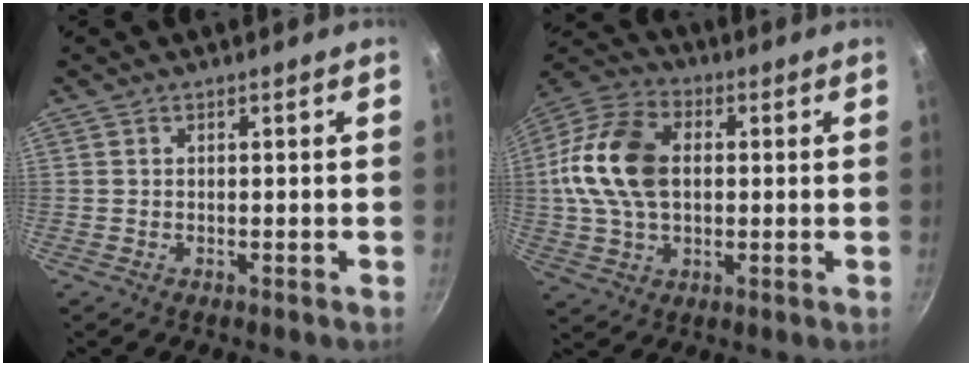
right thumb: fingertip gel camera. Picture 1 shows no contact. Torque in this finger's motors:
{"motor_torque": [1.26, 3.10, 0.70, -0.63, 0.18]}